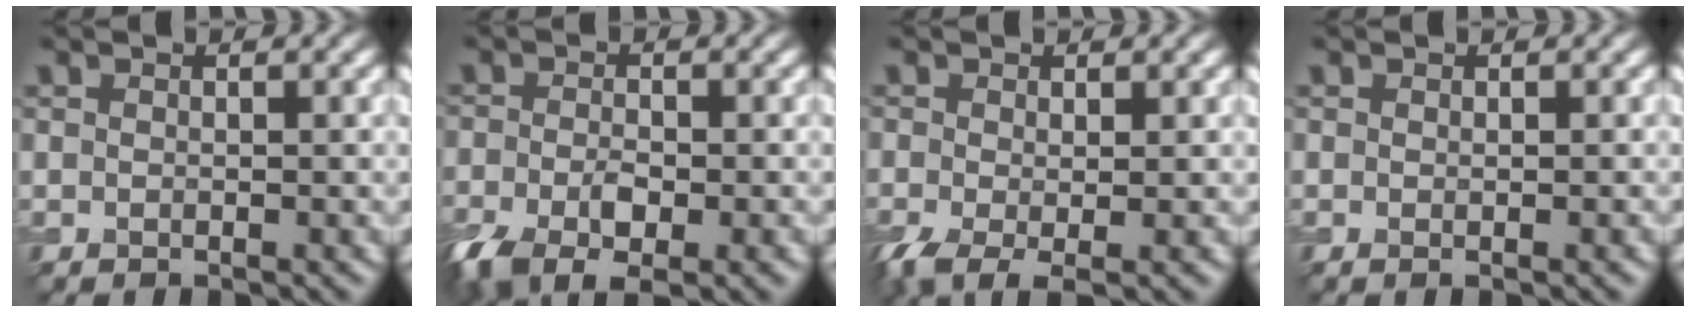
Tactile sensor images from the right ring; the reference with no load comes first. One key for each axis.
{"total": 6.5, "fx": -3.3, "fy": 3.2, "fz": 4.7, "tx": -0.092, "ty": -0.012, "tz": -0.062}
{"total": 3.6, "fx": -1.3, "fy": 1.4, "fz": 3.0, "tx": -0.069, "ty": -0.012, "tz": -0.028}
{"total": 0.5, "fx": -0.1, "fy": 0.1, "fz": 0.5, "tx": -0.007, "ty": -0.002, "tz": -0.001}